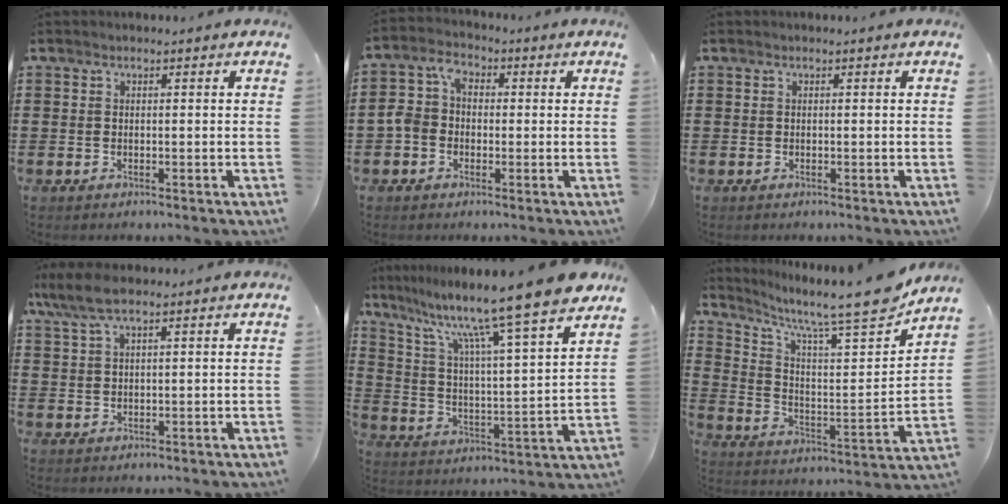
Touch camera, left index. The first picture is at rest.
{"total": 4.6, "force": [-0.8, 3.7, 2.7], "torque": [-0.073, 0.013, -0.022]}
{"total": 0.0}
{"total": 4.8, "force": [3.2, 0.9, 3.6], "torque": [-0.082, 0.000, 0.057]}
{"total": 13.1, "force": [10.8, -1.1, 7.4], "torque": [-0.163, -0.081, 0.171]}
{"total": 10.1, "force": [8.8, 0.5, 4.9], "torque": [-0.109, -0.074, 0.138]}